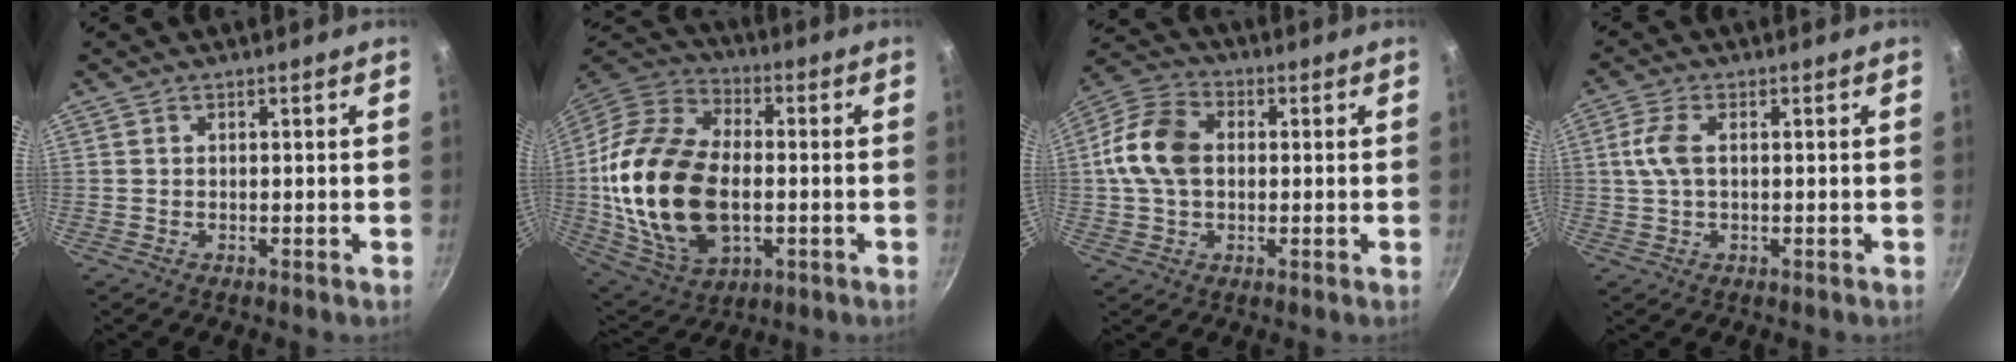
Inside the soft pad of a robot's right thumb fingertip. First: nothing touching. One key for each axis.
{"total": 25.5, "fx": -1.9, "fy": 15.9, "fz": 19.8, "tx": -0.380, "ty": 0.017, "tz": -0.028}
{"total": 11.5, "fx": 0.7, "fy": 8.1, "fz": 8.2, "tx": -0.145, "ty": 0.025, "tz": -0.001}
{"total": 4.8, "fx": 0.6, "fy": 2.3, "fz": 4.1, "tx": -0.096, "ty": 0.009, "tz": 0.009}